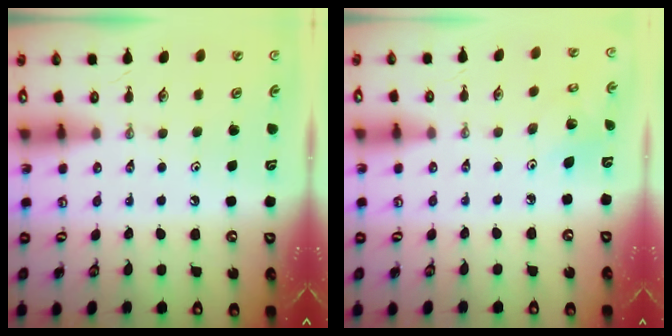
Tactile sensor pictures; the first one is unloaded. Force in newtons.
{"total": 2.4, "press": 2.4, "slide": 0.1}